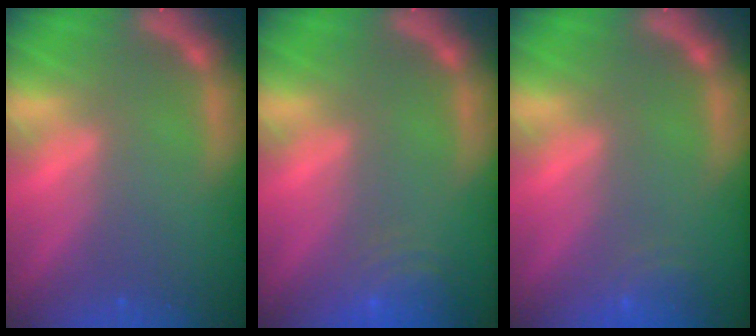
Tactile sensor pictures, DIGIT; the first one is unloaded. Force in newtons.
{"total": 5.1}
{"total": 2.5}